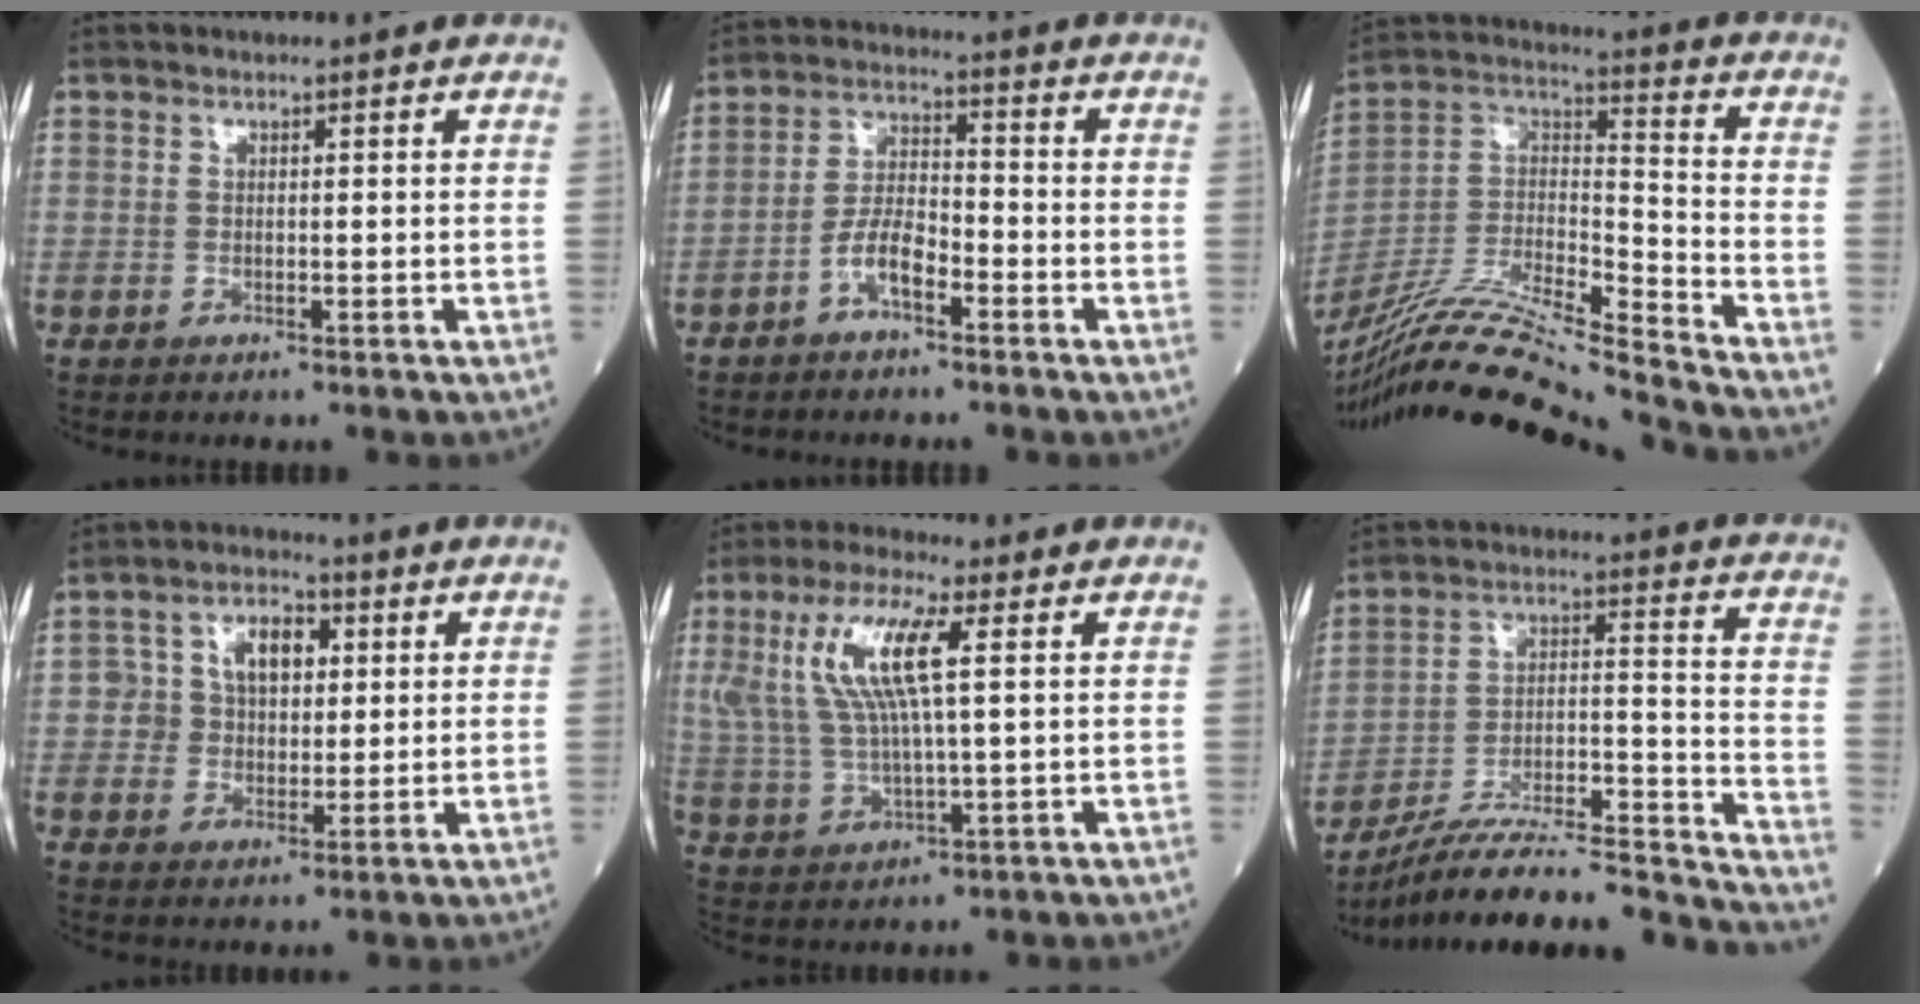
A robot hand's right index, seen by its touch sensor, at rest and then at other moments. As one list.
[{"total": 5.5, "force": [-3.0, 1.9, 4.2], "torque": [-0.089, 0.014, -0.058]}, {"total": 22.5, "force": [-20.4, -0.8, 9.4], "torque": [-0.214, -0.012, -0.366]}, {"total": 7.4, "force": [1.8, 5.2, 5.0], "torque": [-0.082, 0.023, 0.034]}, {"total": 11.6, "force": [3.6, 2.1, 10.8], "torque": [-0.244, 0.018, 0.070]}, {"total": 26.2, "force": [-24.1, 0.8, 10.4], "torque": [-0.113, 0.010, -0.363]}]